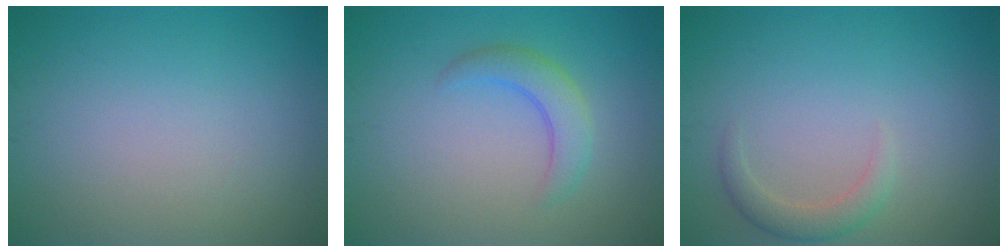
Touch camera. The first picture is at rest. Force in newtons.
{"total": 2.9, "press": 2.9, "slide": 0.1}
{"total": 2.0, "press": 2.0, "slide": 0.2}